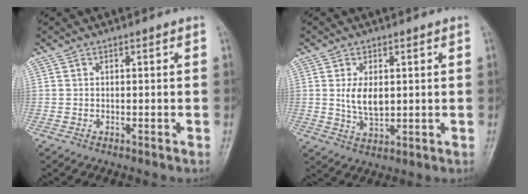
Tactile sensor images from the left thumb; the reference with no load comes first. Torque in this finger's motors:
{"motor_torque": [-0.26, 0.44, 0.67, 0.04, 0.16]}